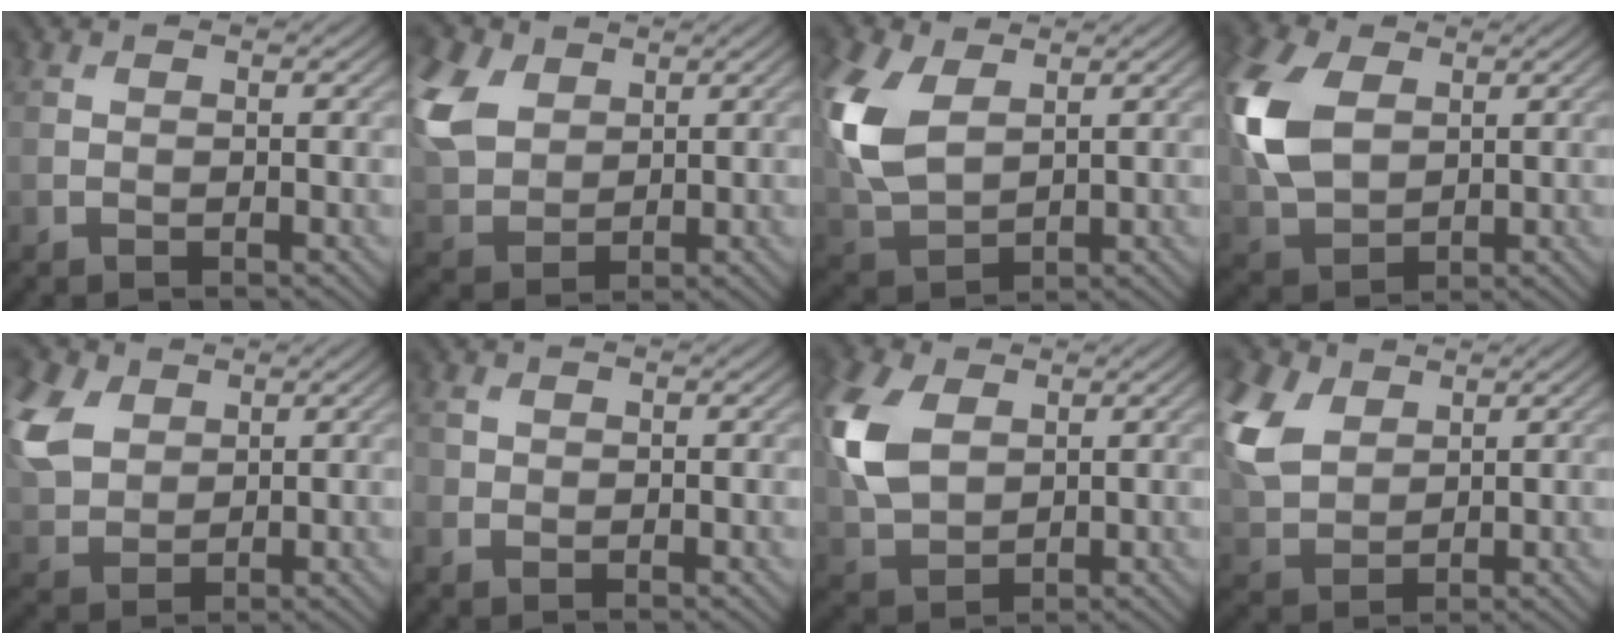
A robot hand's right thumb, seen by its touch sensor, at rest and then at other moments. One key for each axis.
{"total": 9.9, "fx": 3.8, "fy": 6.8, "fz": 6.0, "tx": -0.192, "ty": 0.023, "tz": 0.078}
{"total": 11.2, "fx": 3.4, "fy": 6.9, "fz": 8.0, "tx": -0.248, "ty": 0.012, "tz": 0.072}
{"total": 11.7, "fx": 2.6, "fy": 7.8, "fz": 8.3, "tx": -0.244, "ty": 0.015, "tz": 0.049}
{"total": 8.9, "fx": 3.4, "fy": 6.2, "fz": 5.4, "tx": -0.175, "ty": 0.021, "tz": 0.069}
{"total": 1.1, "fx": 0.1, "fy": 1.1, "fz": 0.3, "tx": -0.005, "ty": -0.002, "tz": 0.000}
{"total": 9.8, "fx": 2.7, "fy": 6.5, "fz": 6.8, "tx": -0.207, "ty": 0.013, "tz": 0.054}
{"total": 9.7, "fx": 4.1, "fy": 6.4, "fz": 6.1, "tx": -0.189, "ty": 0.022, "tz": 0.086}